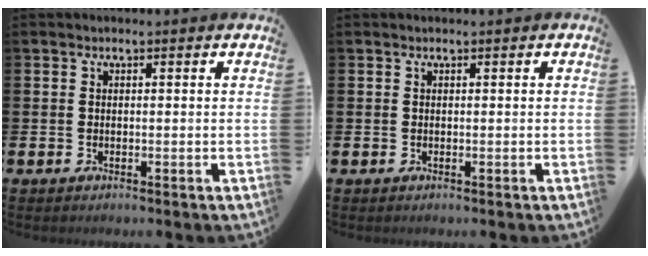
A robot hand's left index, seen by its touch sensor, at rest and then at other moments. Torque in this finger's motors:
{"motor_torque": [0.59, -0.88, -0.01, 0.04]}